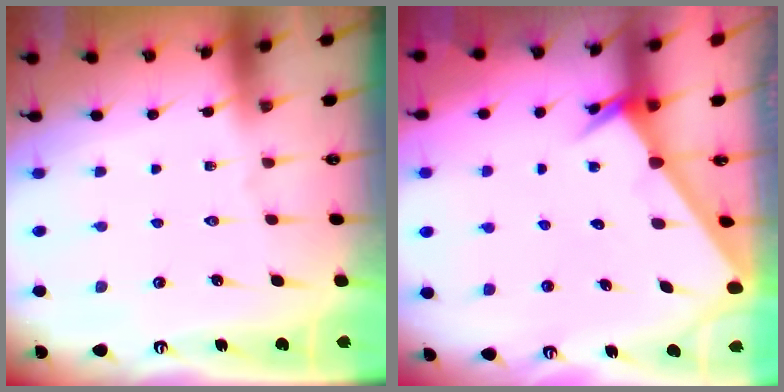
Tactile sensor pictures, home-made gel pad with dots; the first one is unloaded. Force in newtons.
{"total": 2.4, "press": 2.4, "slide": 0.1}